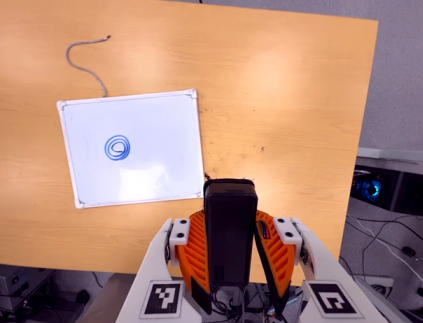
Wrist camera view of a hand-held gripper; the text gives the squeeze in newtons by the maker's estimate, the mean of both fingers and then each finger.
{"total": 6.5, "left": 5.0, "right": 7.9}